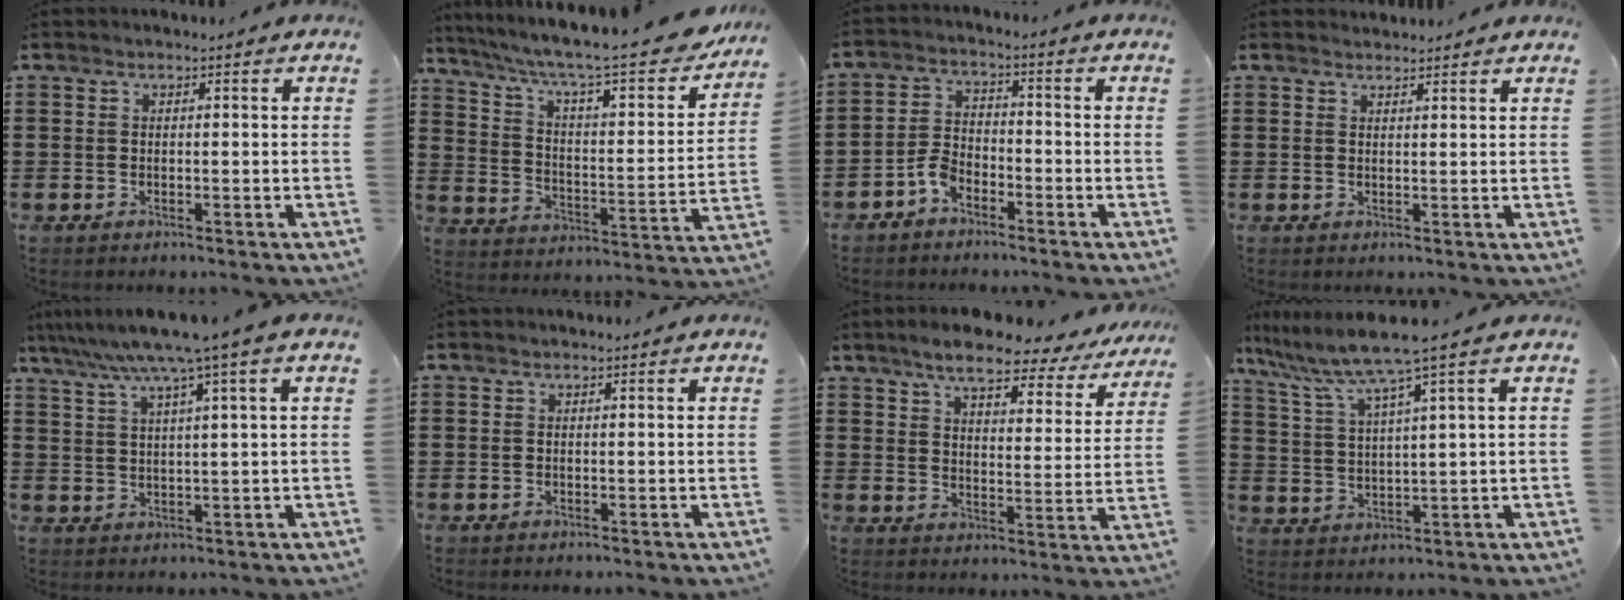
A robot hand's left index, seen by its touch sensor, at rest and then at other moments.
{"total": 8.9, "force": [7.1, 0.9, 5.3], "torque": [-0.115, -0.054, 0.111]}
{"total": 3.8, "force": [-2.8, 1.8, 1.8], "torque": [-0.048, 0.005, -0.058]}
{"total": 1.5, "force": [1.5, 0.2, 0.0], "torque": [-0.003, 0.002, 0.030]}
{"total": 6.3, "force": [4.0, -0.8, 4.8], "torque": [-0.106, -0.019, 0.063]}
{"total": 0.0}
{"total": 7.7, "force": [6.6, 1.3, 3.8], "torque": [-0.084, -0.031, 0.109]}
{"total": 6.2, "force": [4.4, -0.9, 4.2], "torque": [-0.107, -0.033, 0.067]}